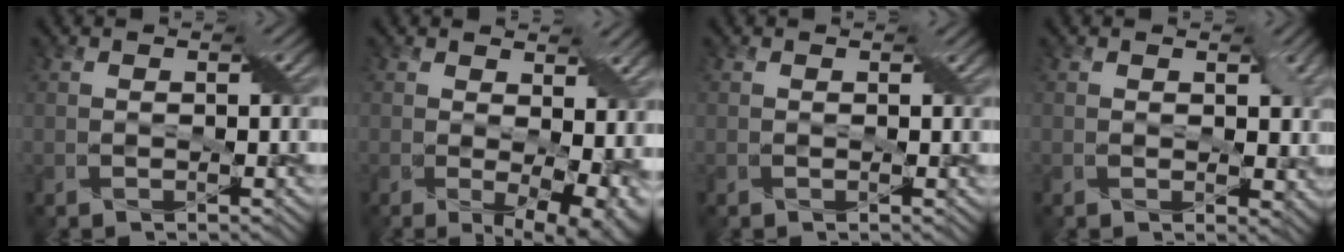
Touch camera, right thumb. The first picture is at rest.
{"total": 8.7, "force": [0.4, 5.1, 7.1], "torque": [-0.096, -0.029, 0.029]}
{"total": 0.6, "force": [0.2, 0.4, 0.4], "torque": [-0.005, 0.001, 0.002]}
{"total": 2.8, "force": [0.8, 2.0, 1.8], "torque": [-0.031, -0.007, 0.014]}